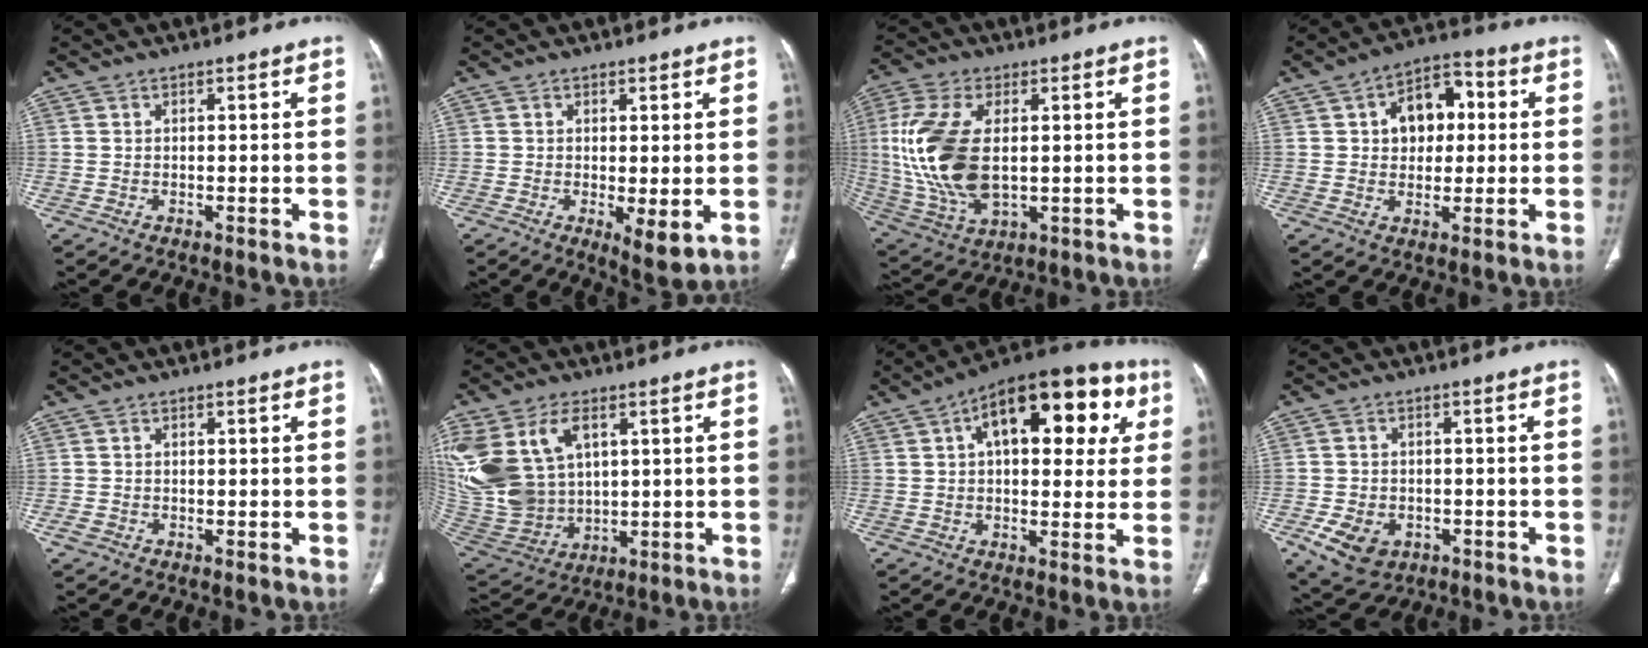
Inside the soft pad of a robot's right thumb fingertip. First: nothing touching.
{"total": 5.2, "force": [-1.0, 1.7, 4.8], "torque": [-0.079, -0.021, -0.011]}
{"total": 17.7, "force": [1.2, 9.5, 14.9], "torque": [-0.333, -0.011, 0.032]}
{"total": 10.4, "force": [1.9, 7.2, 7.3], "torque": [-0.072, 0.017, 0.025]}
{"total": 1.4, "force": [-0.5, 1.0, 0.7], "torque": [-0.014, 0.002, -0.009]}
{"total": 21.7, "force": [6.9, 15.0, 14.1], "torque": [-0.321, -0.004, 0.157]}
{"total": 21.5, "force": [7.1, 10.6, 17.2], "torque": [-0.201, 0.024, 0.095]}
{"total": 8.4, "force": [-3.5, 6.1, 4.5], "torque": [-0.078, 0.015, -0.046]}